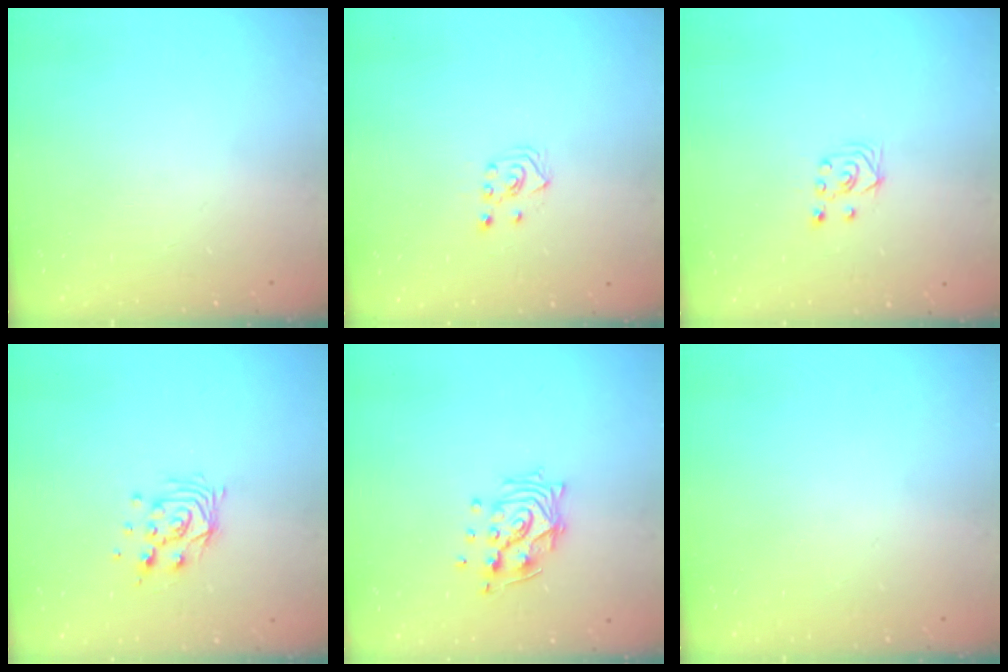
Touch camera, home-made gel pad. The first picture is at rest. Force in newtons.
{"total": 3.7, "press": 3.7, "slide": 0.7}
{"total": 2.8, "press": 2.6, "slide": 1.1}
{"total": 9.5, "press": 9.4, "slide": 0.8}
{"total": 11.5, "press": 11.5, "slide": 0.8}
{"total": 0.0}